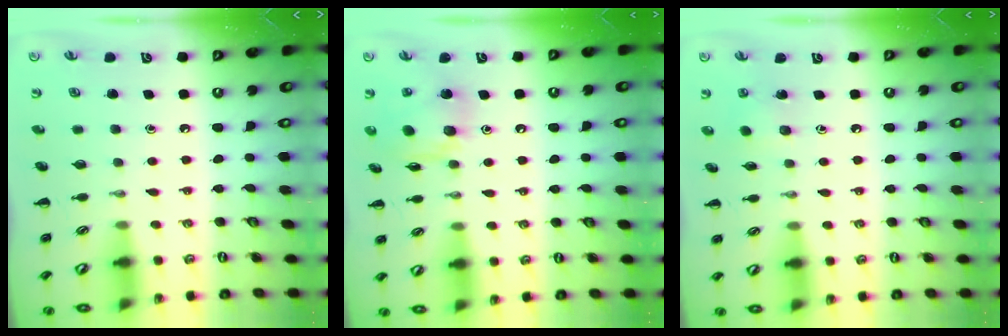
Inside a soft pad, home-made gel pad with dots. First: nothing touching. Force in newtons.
{"total": 13.2, "press": 12.9, "slide": 2.9}
{"total": 4.1, "press": 3.9, "slide": 1.3}